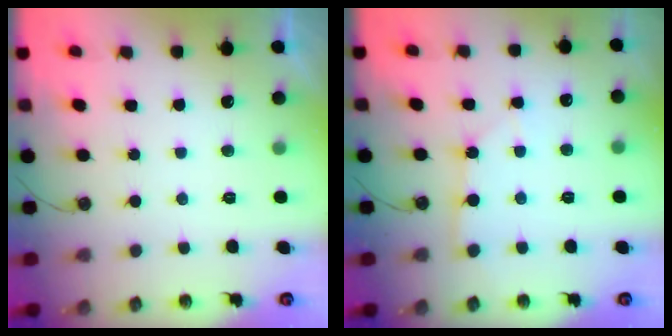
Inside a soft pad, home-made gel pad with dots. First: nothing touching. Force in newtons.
{"total": 2.5, "press": 2.5, "slide": 0.3}